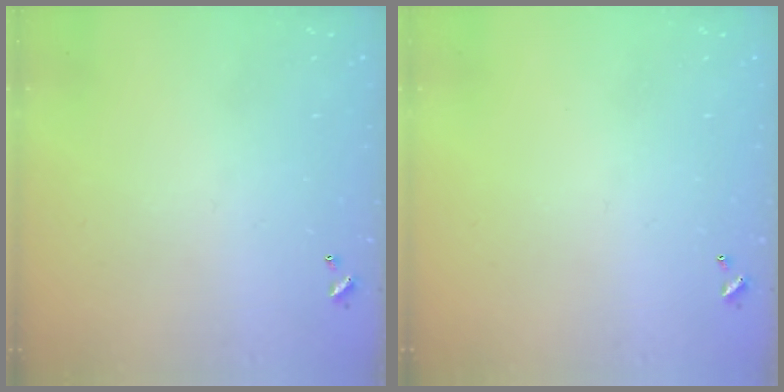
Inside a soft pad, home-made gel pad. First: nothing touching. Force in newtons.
{"total": 0.0}